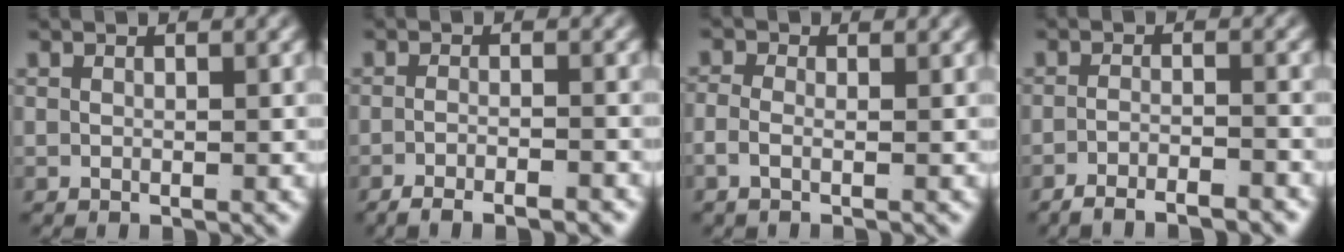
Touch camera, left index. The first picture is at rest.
{"total": 4.1, "force": [-3.8, 0.6, 1.5], "torque": [-0.025, -0.009, -0.058]}
{"total": 1.8, "force": [-0.9, 0.4, 1.5], "torque": [-0.039, -0.012, -0.012]}
{"total": 4.7, "force": [-4.4, 0.6, 1.3], "torque": [-0.019, -0.011, -0.072]}